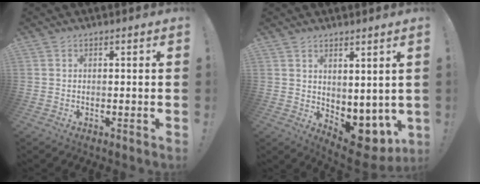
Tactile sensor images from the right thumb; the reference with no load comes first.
{"total": 5.5, "force": [0.7, 4.2, 3.5], "torque": [-0.021, -0.027, 0.024]}